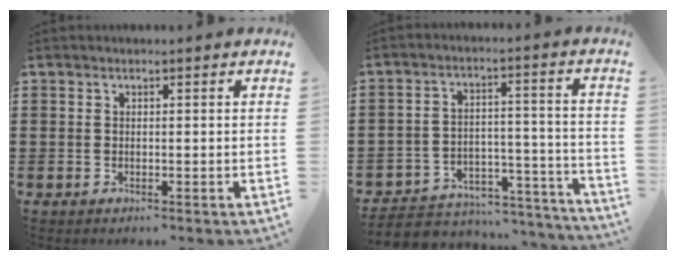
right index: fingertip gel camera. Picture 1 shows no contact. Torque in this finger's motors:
{"motor_torque": [-0.81, -0.94, -0.34, -0.02]}